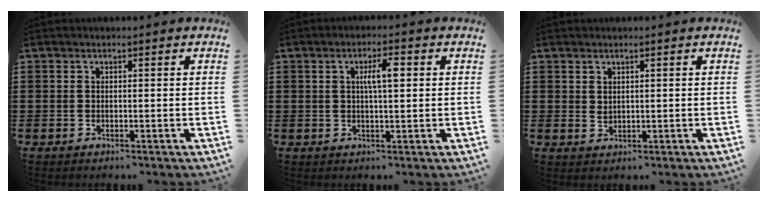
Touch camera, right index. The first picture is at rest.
{"total": 4.2, "force": [0.9, 1.1, 3.9], "torque": [-0.071, 0.008, 0.009]}
{"total": 1.3, "force": [1.0, 0.6, 0.4], "torque": [-0.010, 0.002, 0.020]}